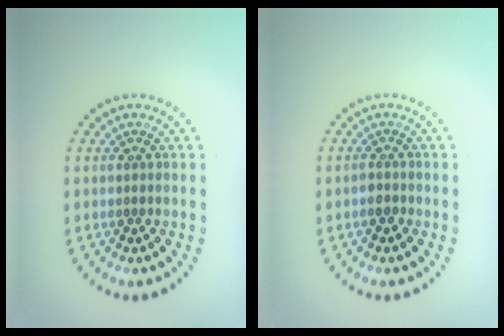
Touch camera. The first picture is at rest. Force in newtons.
{"total": 1.1, "press": 0.9, "slide": 0.6}